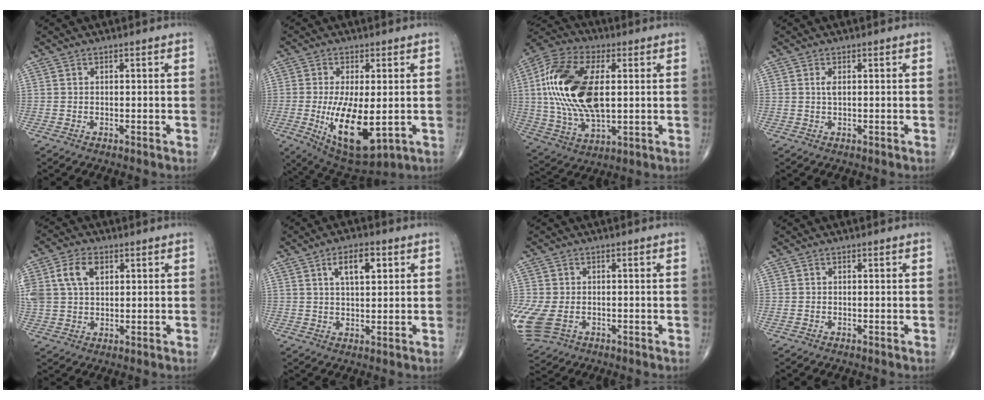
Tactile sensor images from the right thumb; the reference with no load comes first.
{"total": 14.0, "force": [-2.3, 5.8, 12.6], "torque": [-0.219, -0.026, -0.019]}
{"total": 22.4, "force": [2.8, 11.6, 19.0], "torque": [-0.389, -0.003, 0.046]}
{"total": 1.3, "force": [0.3, 0.5, 1.2], "torque": [-0.023, 0.002, 0.007]}
{"total": 9.6, "force": [3.2, 6.5, 6.3], "torque": [-0.132, 0.005, 0.065]}
{"total": 6.7, "force": [2.7, 3.0, 5.4], "torque": [-0.074, -0.007, 0.044]}
{"total": 12.0, "force": [-3.3, 8.6, 7.7], "torque": [-0.219, -0.009, -0.050]}
{"total": 0.7, "force": [-0.2, 0.4, 0.5], "torque": [-0.012, -0.001, -0.004]}